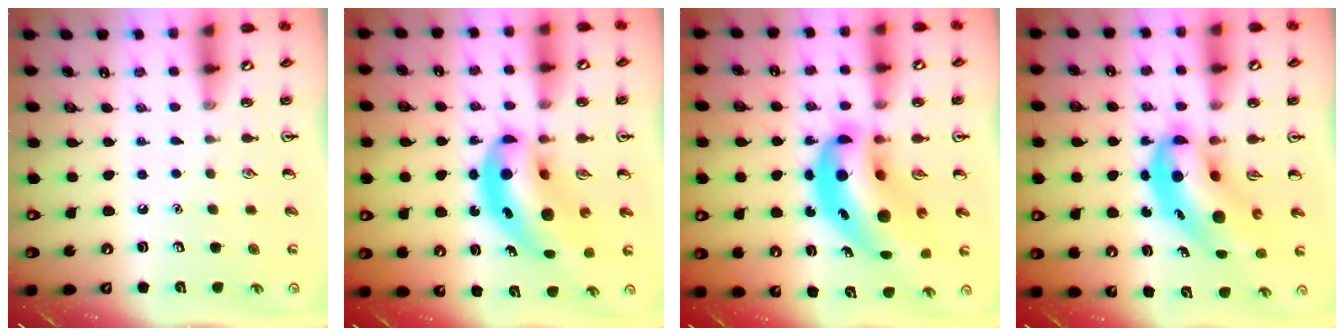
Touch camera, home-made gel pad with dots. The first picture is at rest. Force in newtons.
{"total": 14.1, "press": 13.4, "slide": 4.2}
{"total": 16.0, "press": 15.4, "slide": 4.6}
{"total": 9.5, "press": 9.1, "slide": 2.7}